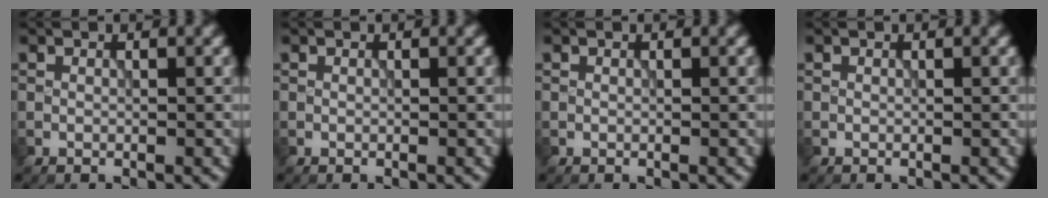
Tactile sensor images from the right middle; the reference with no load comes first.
{"total": 0.0}
{"total": 0.0}
{"total": 0.0}